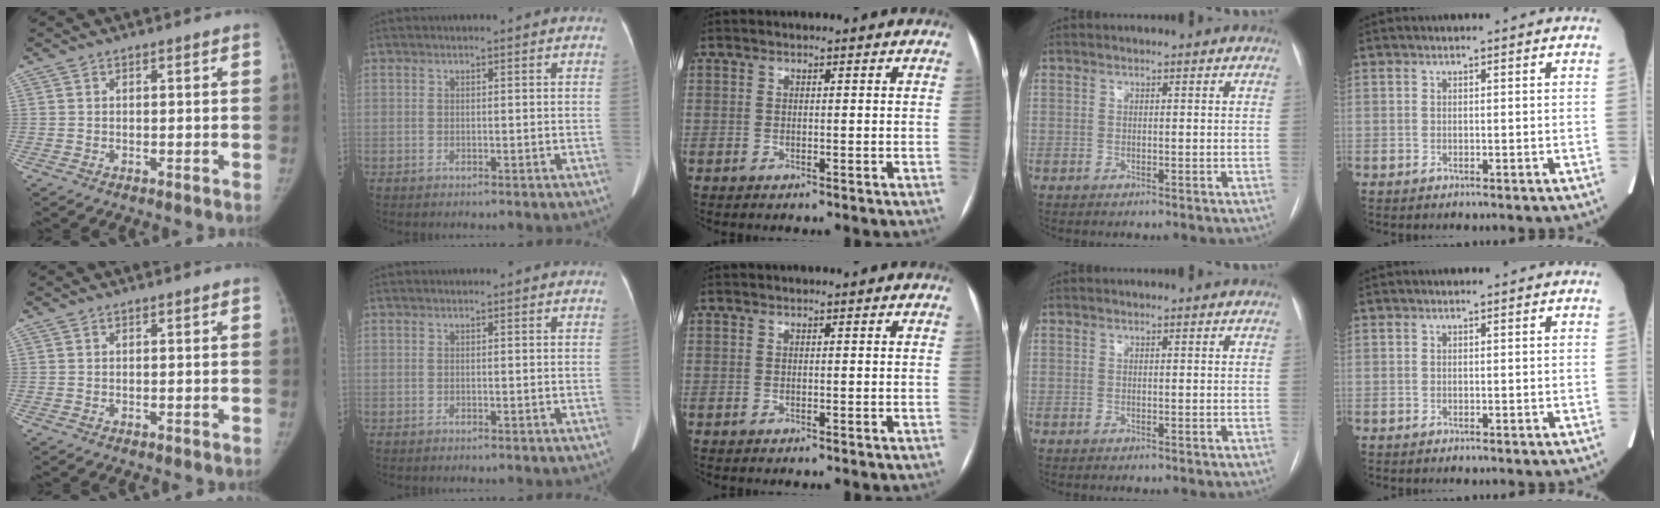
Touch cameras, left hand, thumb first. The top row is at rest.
{}